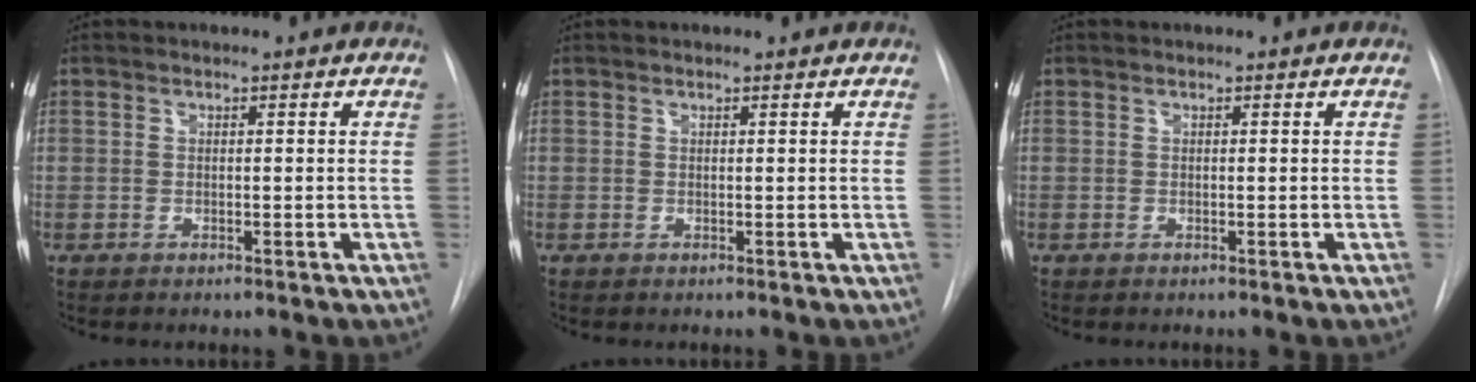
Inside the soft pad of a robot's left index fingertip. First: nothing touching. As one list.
[{"total": 0.6, "force": [0.6, 0.0, 0.0], "torque": [-0.003, 0.002, 0.006]}, {"total": 0.0}]